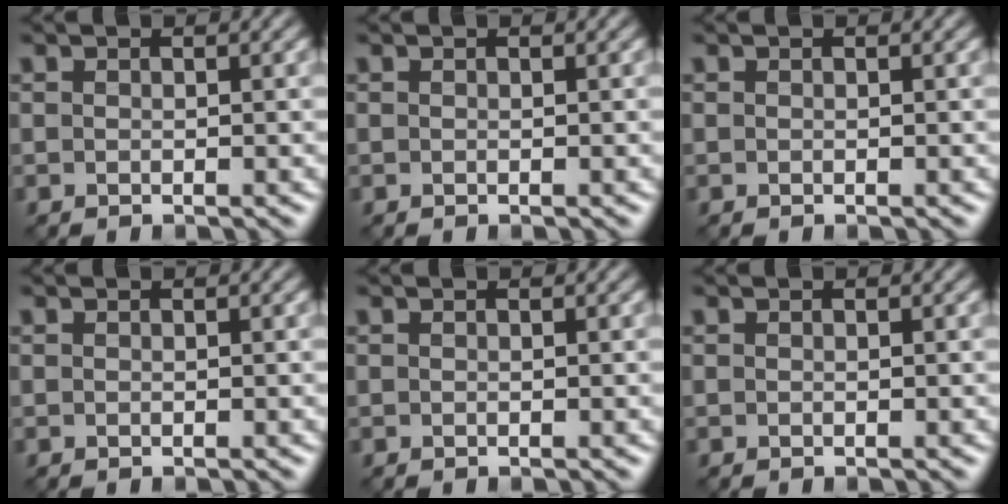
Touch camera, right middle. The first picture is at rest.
{"total": 0.0}
{"total": 0.0}
{"total": 0.0}
{"total": 0.0}
{"total": 0.0}